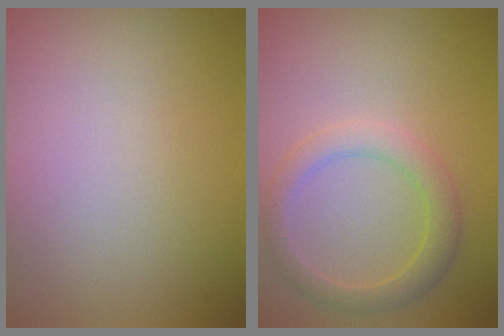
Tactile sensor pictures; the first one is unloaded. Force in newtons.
{"total": 2.9, "press": 2.9, "slide": 0.2}